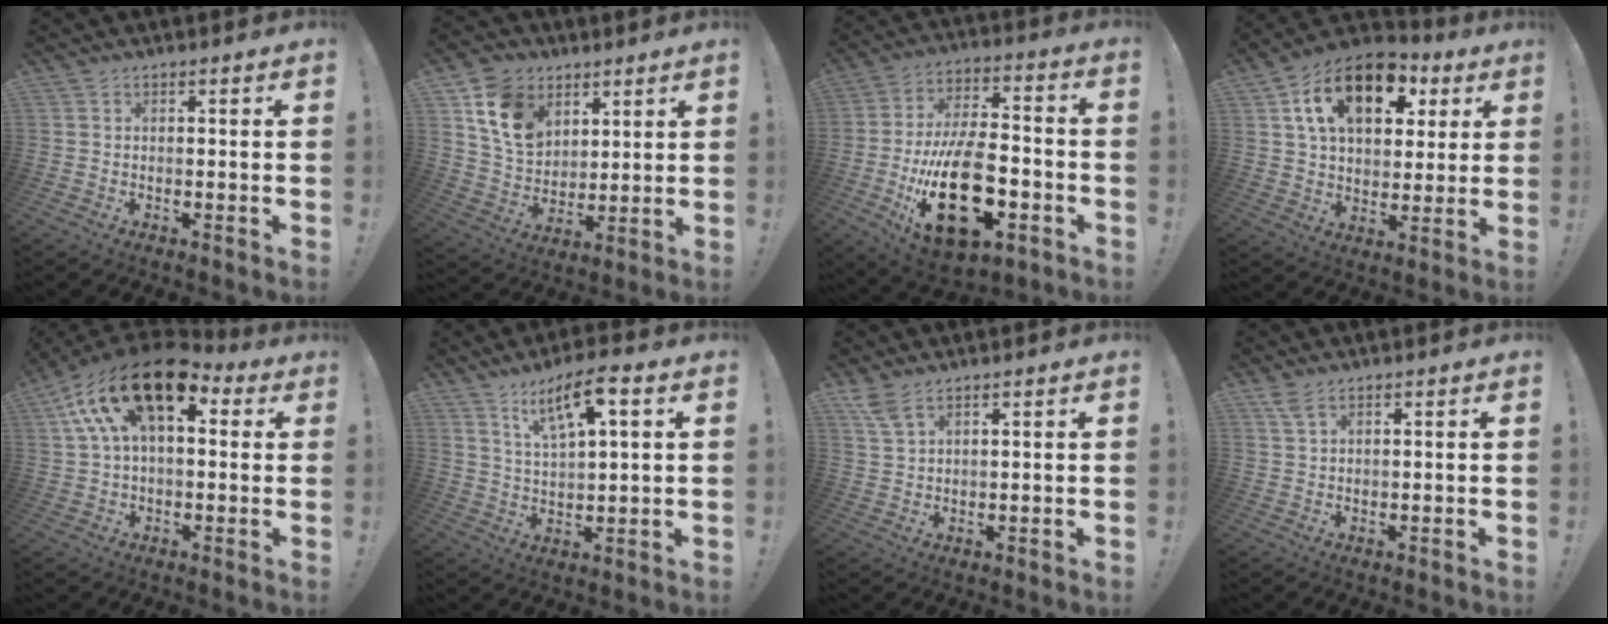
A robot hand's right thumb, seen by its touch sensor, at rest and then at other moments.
{"total": 14.7, "force": [7.5, 10.5, 7.0], "torque": [-0.122, -0.024, 0.150]}
{"total": 26.2, "force": [-8.0, 13.9, 20.6], "torque": [-0.376, 0.043, -0.119]}
{"total": 18.0, "force": [7.9, 11.0, 11.9], "torque": [-0.194, -0.018, 0.142]}
{"total": 18.7, "force": [8.9, 9.4, 13.4], "torque": [-0.241, -0.041, 0.156]}
{"total": 10.0, "force": [5.3, 2.6, 8.0], "torque": [-0.135, -0.020, 0.089]}
{"total": 4.8, "force": [3.4, 1.5, 3.0], "torque": [-0.062, -0.015, 0.065]}
{"total": 2.9, "force": [1.9, 1.0, 2.0], "torque": [-0.039, -0.005, 0.035]}